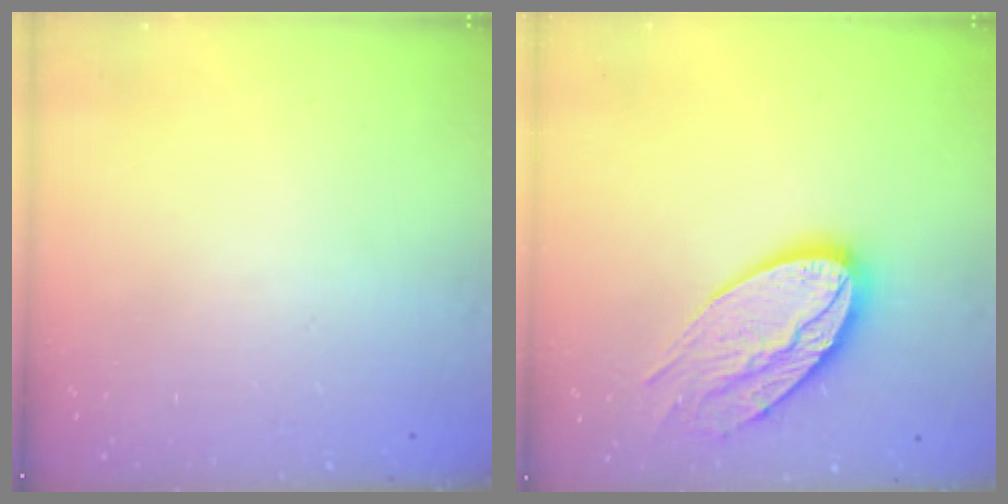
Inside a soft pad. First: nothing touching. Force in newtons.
{"total": 16.7, "press": 16.6, "slide": 1.5}